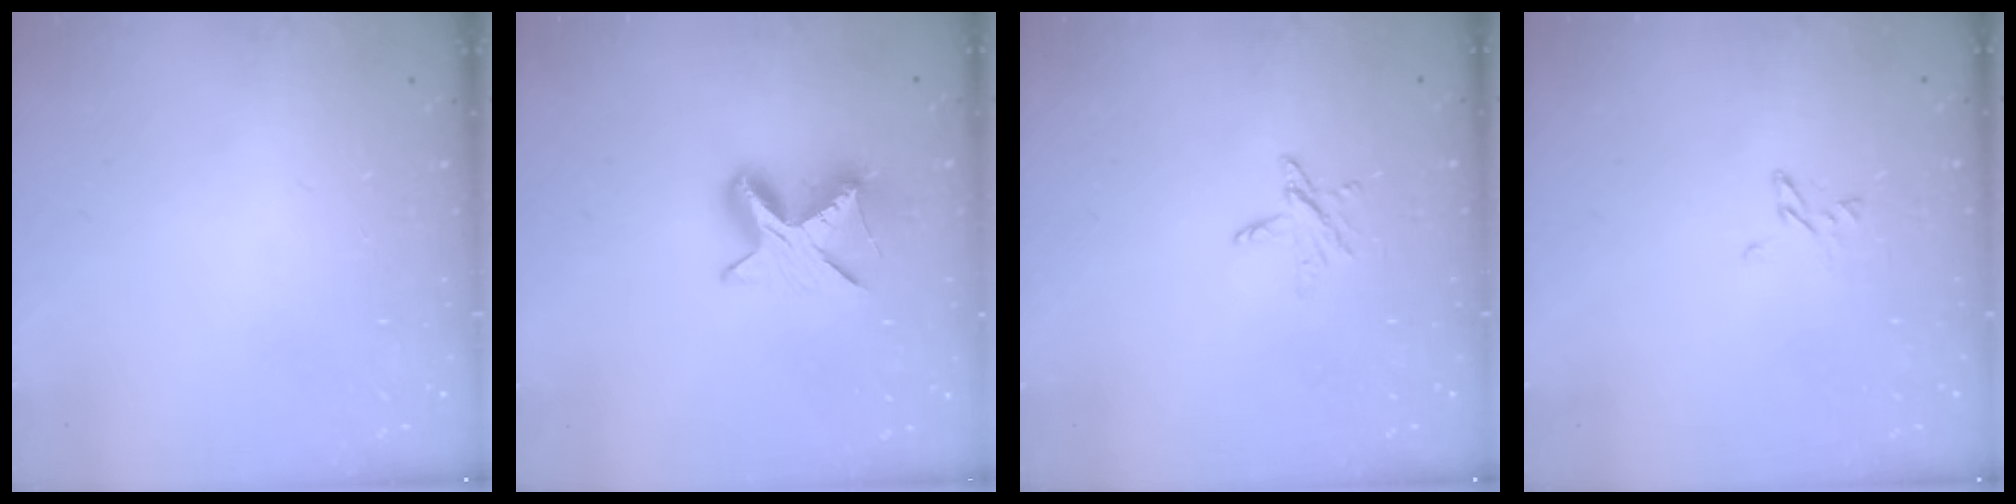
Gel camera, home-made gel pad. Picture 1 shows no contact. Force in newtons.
{"total": 9.4, "press": 9.4, "slide": 0.9}
{"total": 4.7, "press": 4.7, "slide": 0.4}
{"total": 3.6, "press": 3.6, "slide": 0.4}